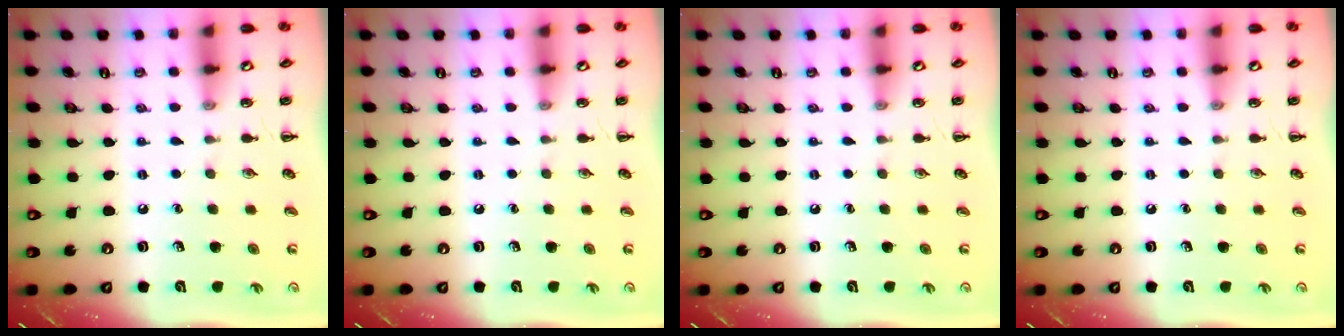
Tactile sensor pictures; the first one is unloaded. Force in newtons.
{"total": 0.0}
{"total": 0.0}
{"total": 0.0}